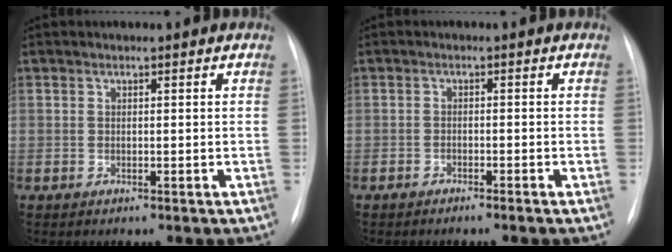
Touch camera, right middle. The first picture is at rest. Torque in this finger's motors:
{"motor_torque": [-0.17, -0.12, -0.04, -0.01]}